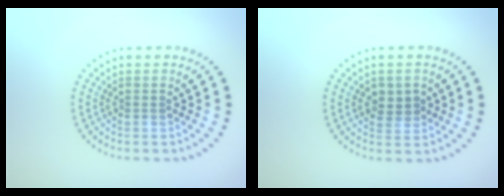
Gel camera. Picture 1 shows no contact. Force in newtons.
{"total": 2.1, "press": 2.0, "slide": 0.4}